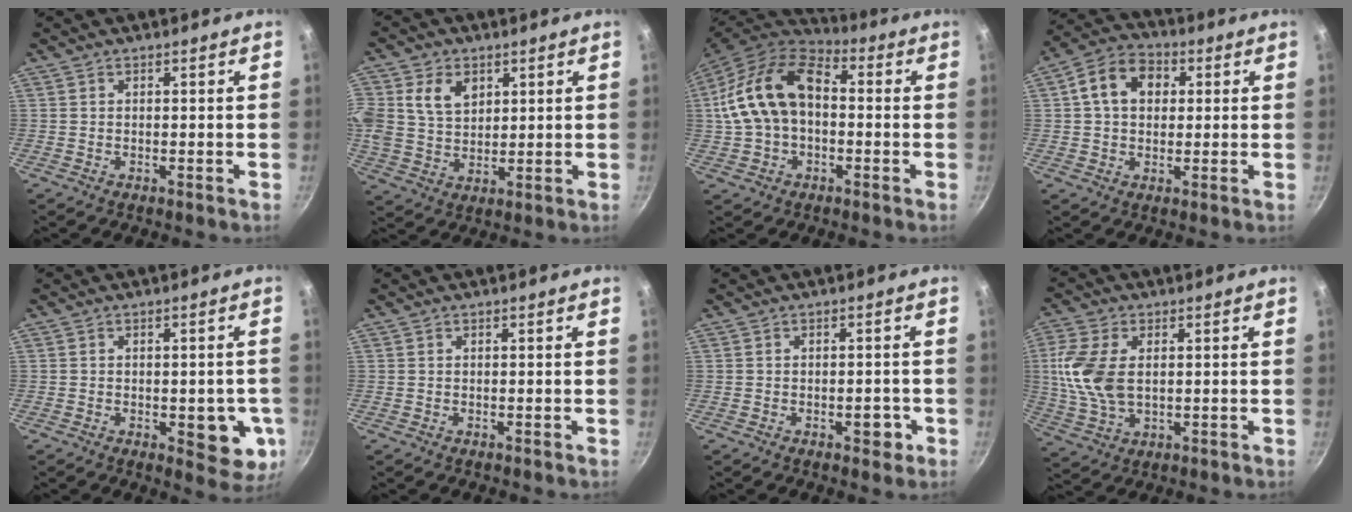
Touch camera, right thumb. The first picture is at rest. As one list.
[{"total": 11.6, "force": [3.8, 8.7, 6.7], "torque": [-0.129, 0.000, 0.072]}, {"total": 16.9, "force": [0.6, 11.3, 12.5], "torque": [-0.219, 0.041, 0.001]}, {"total": 10.3, "force": [2.3, 7.7, 6.4], "torque": [-0.085, 0.018, 0.021]}, {"total": 9.2, "force": [-2.0, 4.4, 7.8], "torque": [-0.060, -0.006, -0.022]}, {"total": 0.0}, {"total": 3.0, "force": [-1.2, 1.8, 2.2], "torque": [-0.008, 0.013, -0.014]}, {"total": 11.4, "force": [1.3, 6.9, 9.0], "torque": [-0.190, -0.004, 0.026]}]